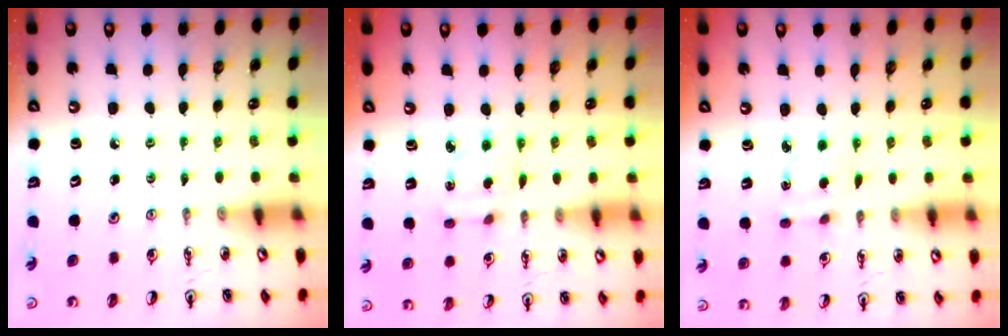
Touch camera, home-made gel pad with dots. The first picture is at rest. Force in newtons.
{"total": 3.5, "press": 3.5, "slide": 0.6}
{"total": 2.3, "press": 2.1, "slide": 0.8}